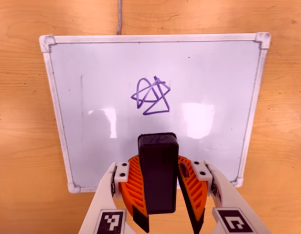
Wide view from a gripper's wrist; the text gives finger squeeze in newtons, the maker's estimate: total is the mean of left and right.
{"total": 9.9, "left": 10.1, "right": 9.7}